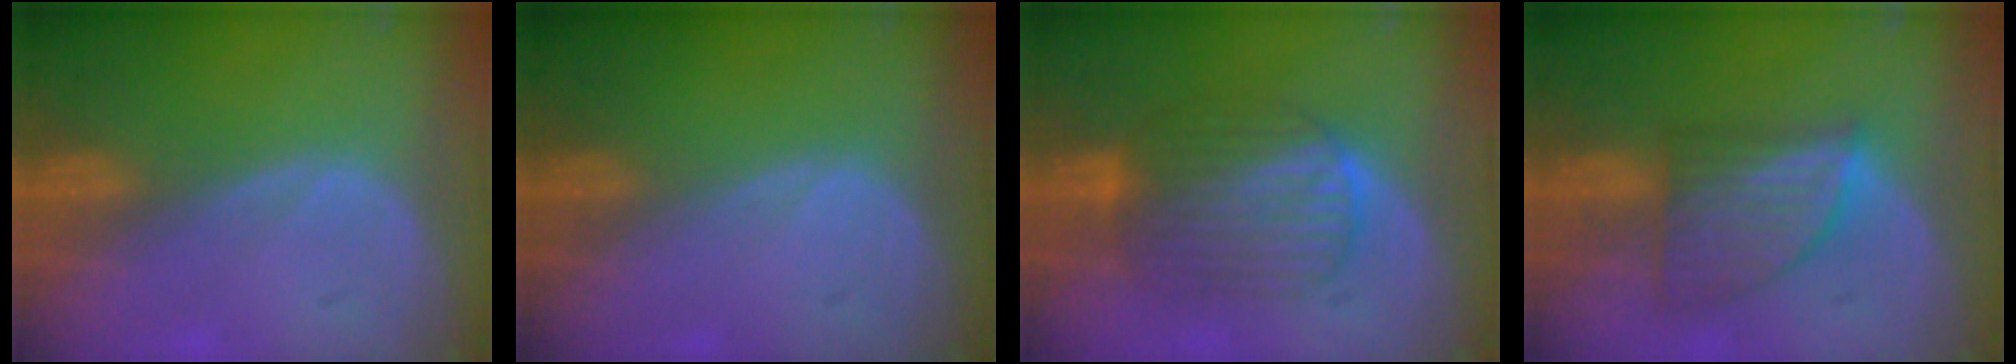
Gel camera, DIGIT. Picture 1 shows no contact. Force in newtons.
{"total": 0.0}
{"total": 7.9, "press": 7.9, "slide": 0.2}
{"total": 7.6, "press": 6.7, "slide": 3.5}